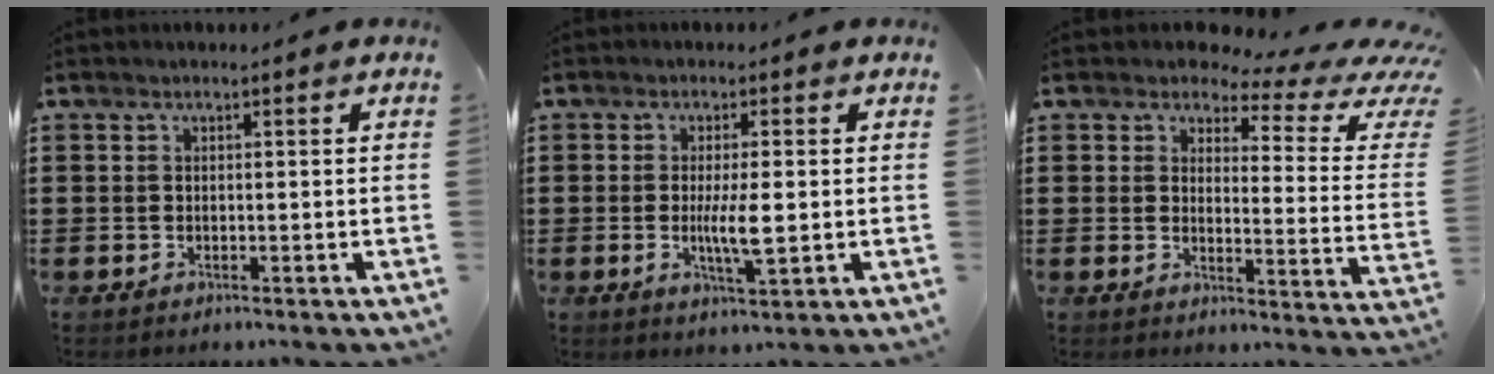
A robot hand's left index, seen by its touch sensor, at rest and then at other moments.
{"total": 5.4, "force": [-0.3, 0.9, 5.3], "torque": [-0.099, -0.005, -0.008]}
{"total": 4.9, "force": [3.5, 1.9, 2.8], "torque": [-0.050, -0.025, 0.052]}